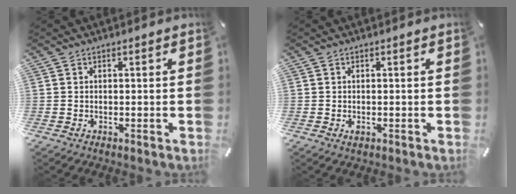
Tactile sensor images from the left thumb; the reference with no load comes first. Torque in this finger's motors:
{"motor_torque": [-0.17, 0.10, -0.06, 0.02, 0.00]}